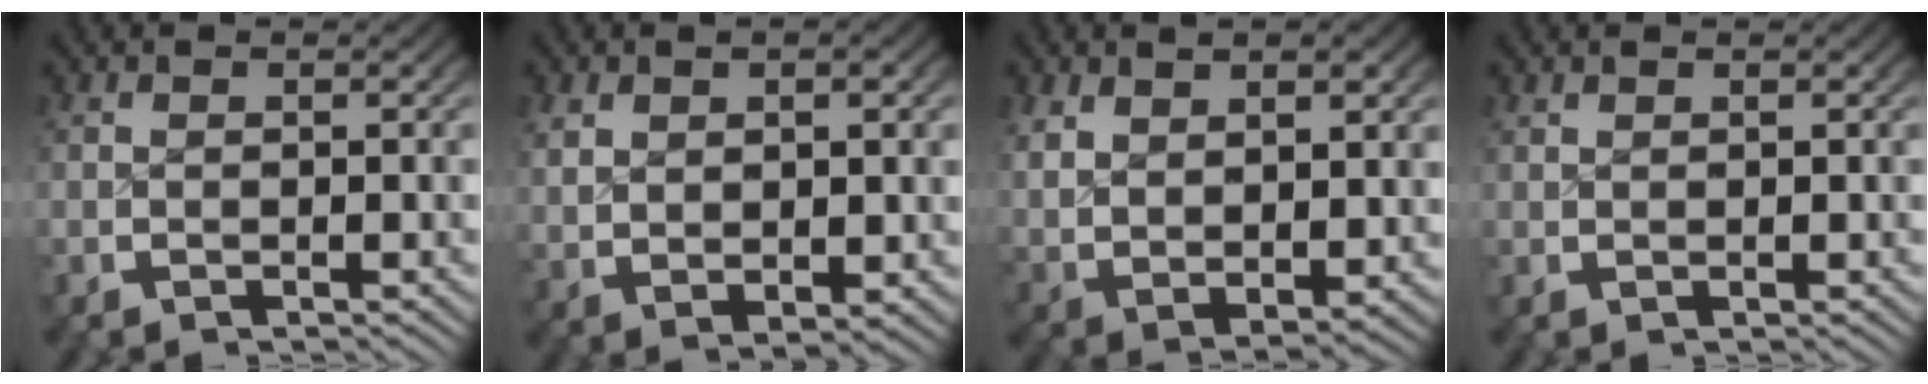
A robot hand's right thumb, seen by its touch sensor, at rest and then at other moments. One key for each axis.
{"total": 3.4, "fx": 1.2, "fy": 2.0, "fz": 2.5, "tx": -0.046, "ty": -0.003, "tz": 0.032}
{"total": 5.9, "fx": 1.4, "fy": 3.9, "fz": 4.2, "tx": -0.088, "ty": -0.019, "tz": 0.044}
{"total": 0.6, "fx": 0.6, "fy": -0.1, "fz": 0.0, "tx": 0.003, "ty": 0.001, "tz": 0.015}